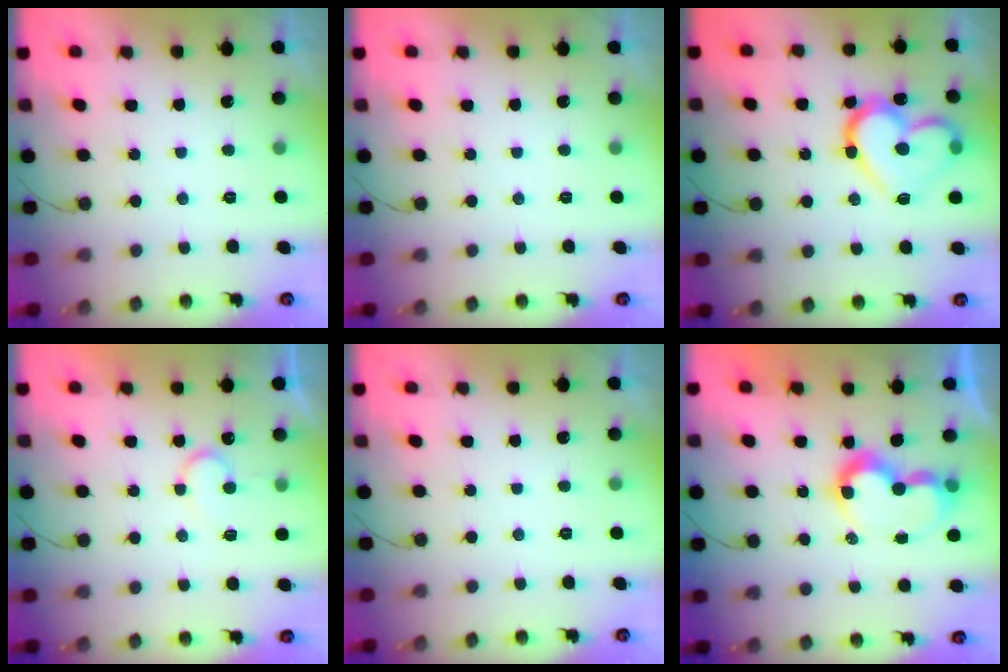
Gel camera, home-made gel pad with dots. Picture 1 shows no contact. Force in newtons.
{"total": 0.0}
{"total": 17.0, "press": 16.9, "slide": 2.1}
{"total": 7.1, "press": 7.1, "slide": 0.5}
{"total": 0.0}
{"total": 9.0, "press": 9.0, "slide": 0.6}